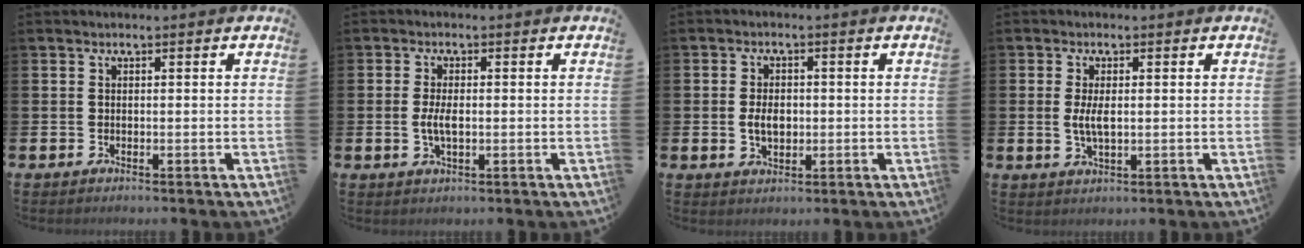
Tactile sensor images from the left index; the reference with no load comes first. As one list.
[{"total": 3.0, "force": [-0.2, 1.3, 2.7], "torque": [-0.055, -0.001, -0.008]}, {"total": 3.5, "force": [-0.1, 2.3, 2.6], "torque": [-0.031, -0.001, -0.008]}, {"total": 3.4, "force": [0.3, 1.4, 3.1], "torque": [-0.056, 0.003, 0.003]}]